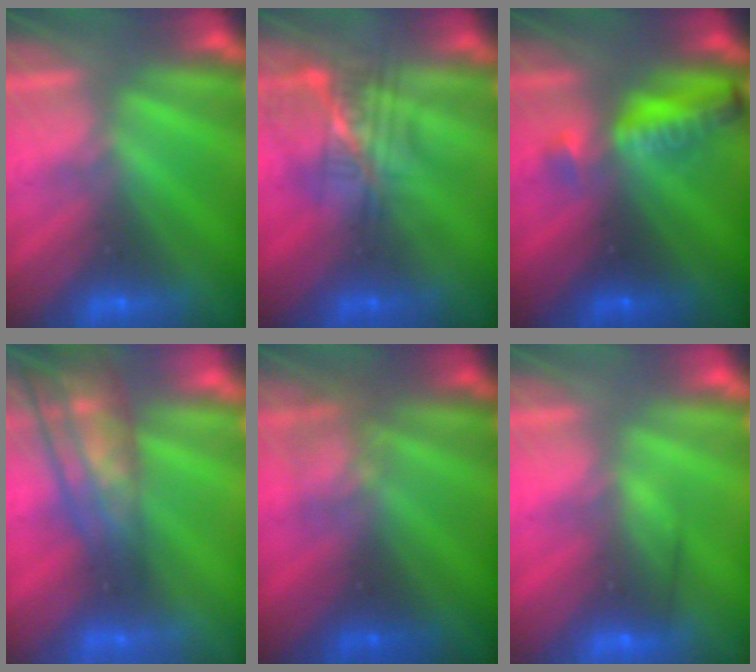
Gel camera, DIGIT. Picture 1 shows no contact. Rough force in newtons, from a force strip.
{"total": 2.4}
{"total": 9.1}
{"total": 7.1}
{"total": 2.6}
{"total": 2.8}